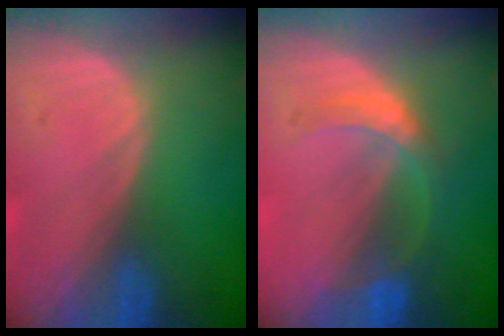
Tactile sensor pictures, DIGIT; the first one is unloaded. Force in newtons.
{"total": 5.3, "press": 5.0, "slide": 1.9}